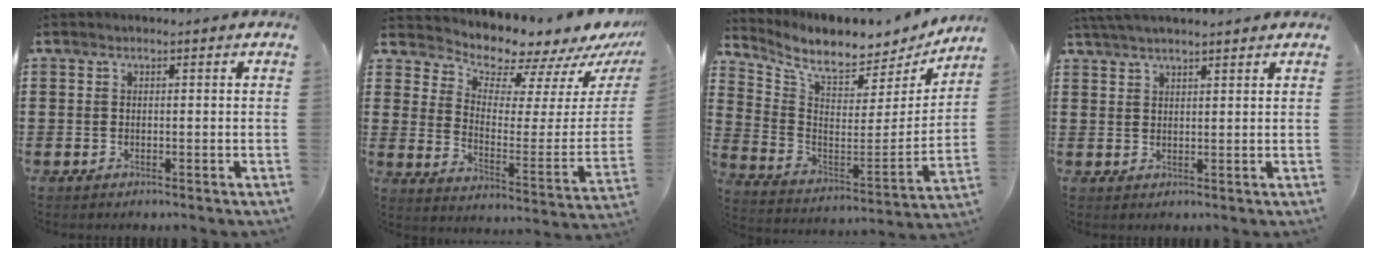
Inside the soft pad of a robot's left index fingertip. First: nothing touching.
{"total": 7.0, "force": [6.8, 1.6, 0.9], "torque": [-0.036, -0.076, 0.113]}
{"total": 7.7, "force": [6.9, 1.6, 3.0], "torque": [-0.089, -0.063, 0.115]}
{"total": 3.0, "force": [2.8, 0.1, 1.3], "torque": [-0.030, 0.002, 0.053]}